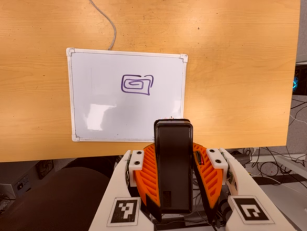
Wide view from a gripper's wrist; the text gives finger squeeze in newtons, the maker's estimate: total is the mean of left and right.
{"total": 8.1, "left": 6.2, "right": 10.0}